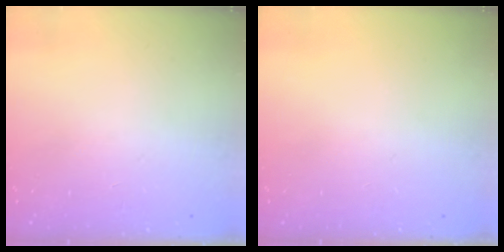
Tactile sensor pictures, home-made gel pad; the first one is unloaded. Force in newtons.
{"total": 0.0}